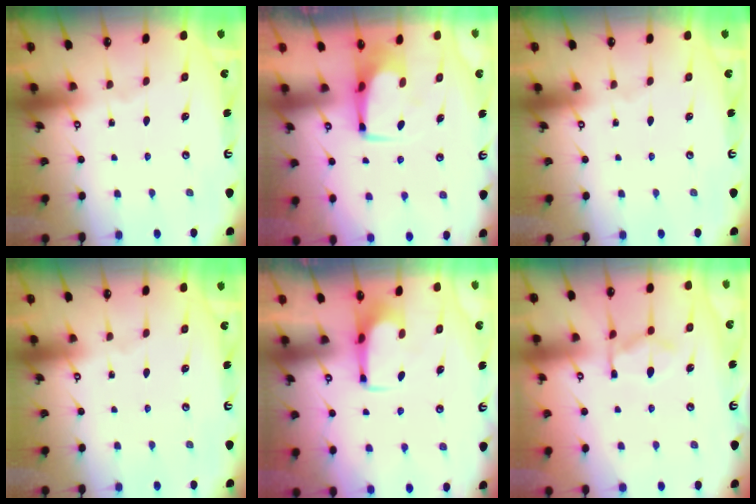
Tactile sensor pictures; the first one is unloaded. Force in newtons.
{"total": 1.0, "press": 0.8, "slide": 0.7}
{"total": 0.0}
{"total": 0.0}
{"total": 2.0, "press": 2.0, "slide": 0.2}
{"total": 5.1, "press": 4.8, "slide": 1.8}